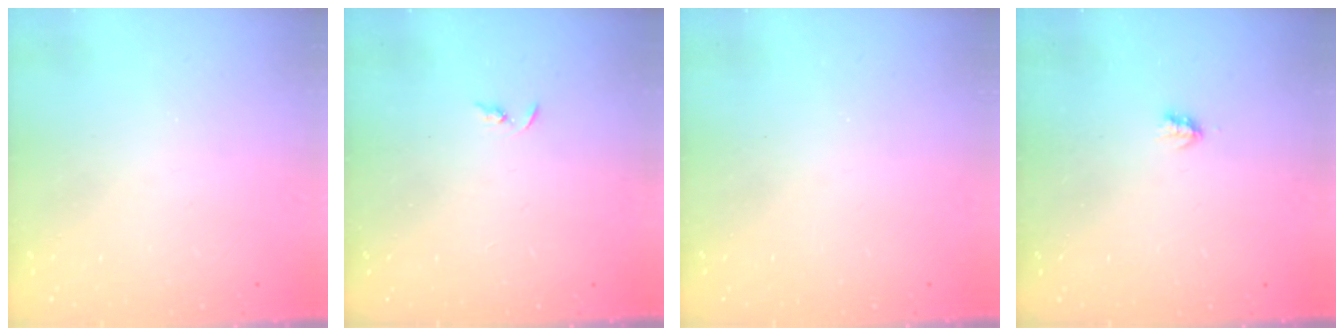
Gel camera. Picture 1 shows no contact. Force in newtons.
{"total": 2.4, "press": 2.3, "slide": 0.2}
{"total": 0.0}
{"total": 1.7, "press": 1.7, "slide": 0.3}